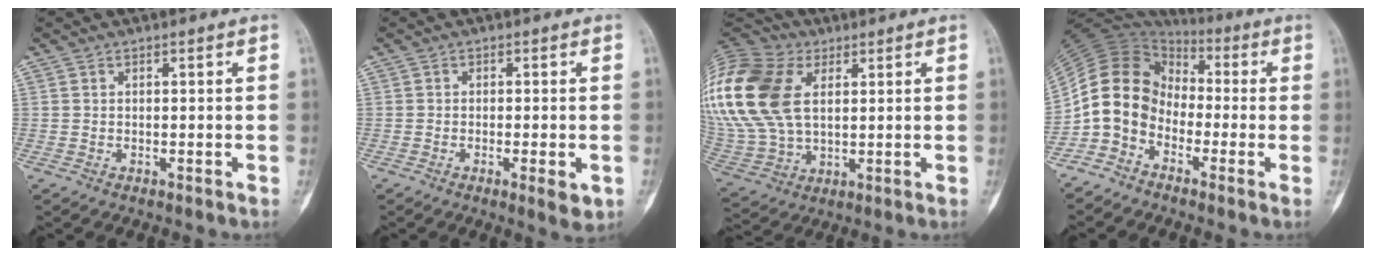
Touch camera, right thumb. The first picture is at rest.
{"total": 4.2, "force": [-1.4, 1.2, 3.8], "torque": [-0.056, -0.006, -0.018]}
{"total": 28.5, "force": [8.1, 18.8, 19.8], "torque": [-0.485, 0.024, 0.163]}
{"total": 11.9, "force": [-3.9, 9.6, 5.9], "torque": [-0.099, 0.060, -0.086]}